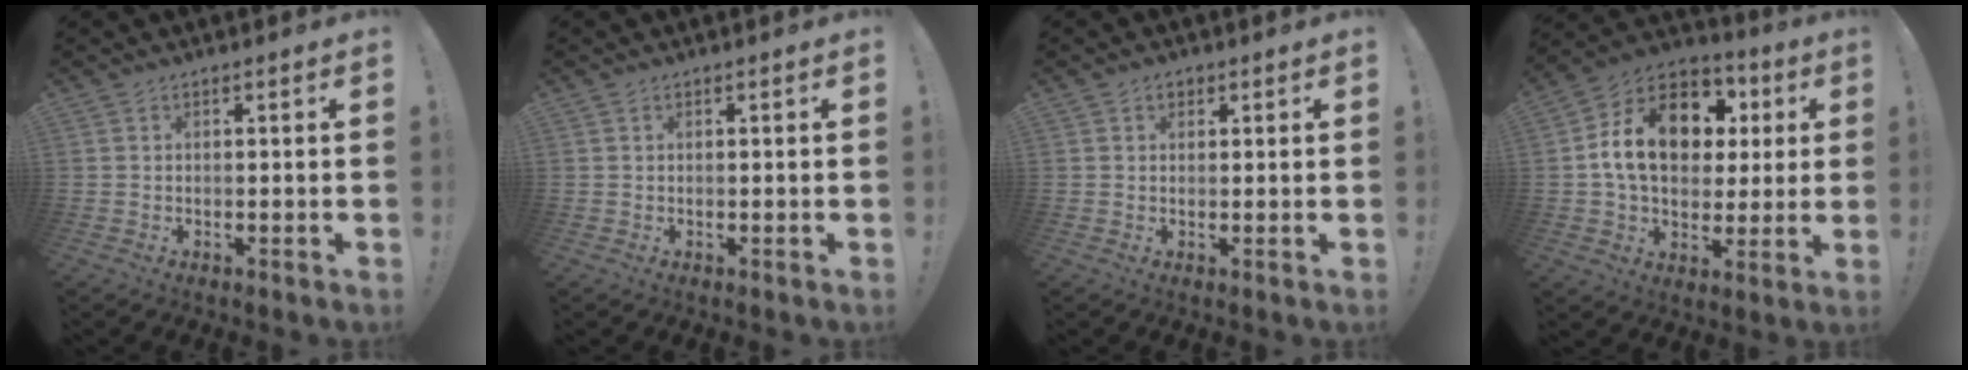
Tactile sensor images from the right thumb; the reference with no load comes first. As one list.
[{"total": 0.0}, {"total": 1.6, "force": [0.6, 1.3, 0.6], "torque": [-0.004, -0.001, 0.010]}, {"total": 18.5, "force": [3.9, 13.6, 11.9], "torque": [-0.174, 0.004, 0.078]}]